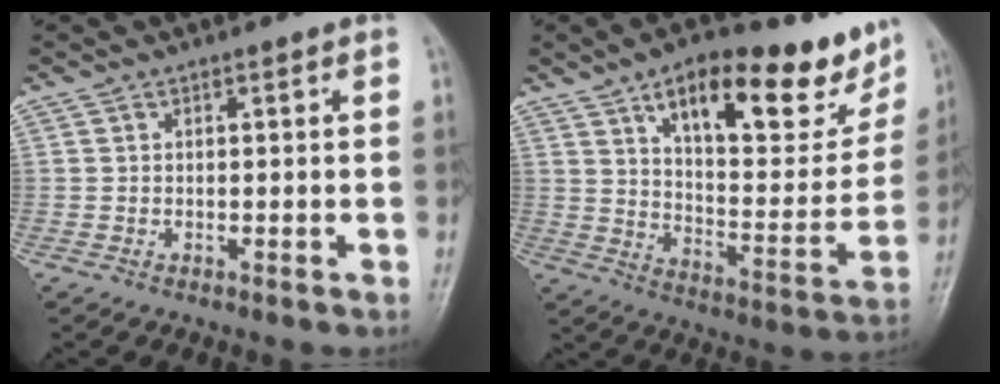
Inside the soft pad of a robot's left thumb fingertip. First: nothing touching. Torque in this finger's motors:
{"motor_torque": [1.26, 0.96, 1.60, -1.17, 0.17]}